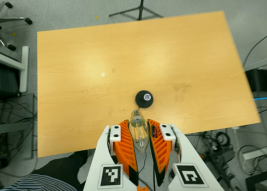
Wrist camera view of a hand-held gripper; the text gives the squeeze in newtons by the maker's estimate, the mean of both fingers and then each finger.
{"total": 20.9, "left": 25.9, "right": 15.9}